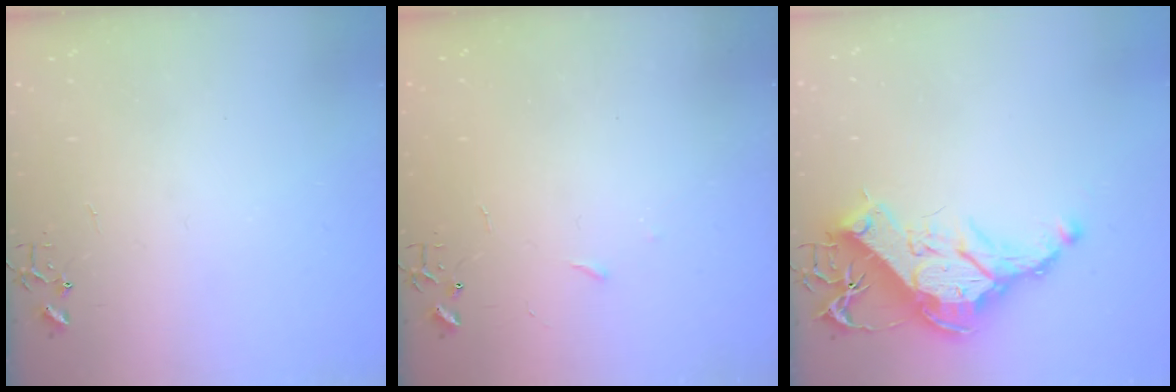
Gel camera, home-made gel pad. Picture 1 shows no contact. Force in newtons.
{"total": 2.5, "press": 2.5, "slide": 0.4}
{"total": 15.9, "press": 15.8, "slide": 2.4}